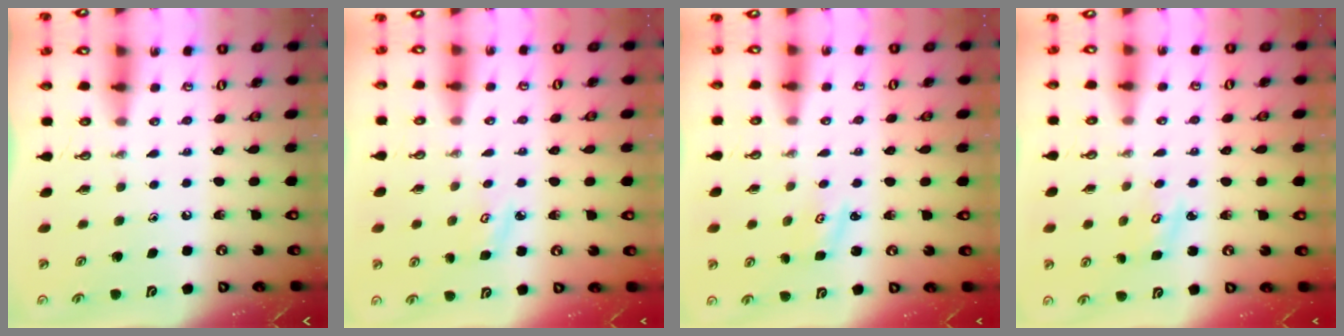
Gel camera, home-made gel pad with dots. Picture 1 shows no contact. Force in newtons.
{"total": 3.9, "press": 3.8, "slide": 0.6}
{"total": 2.3, "press": 2.2, "slide": 0.4}
{"total": 3.8, "press": 3.8, "slide": 0.4}